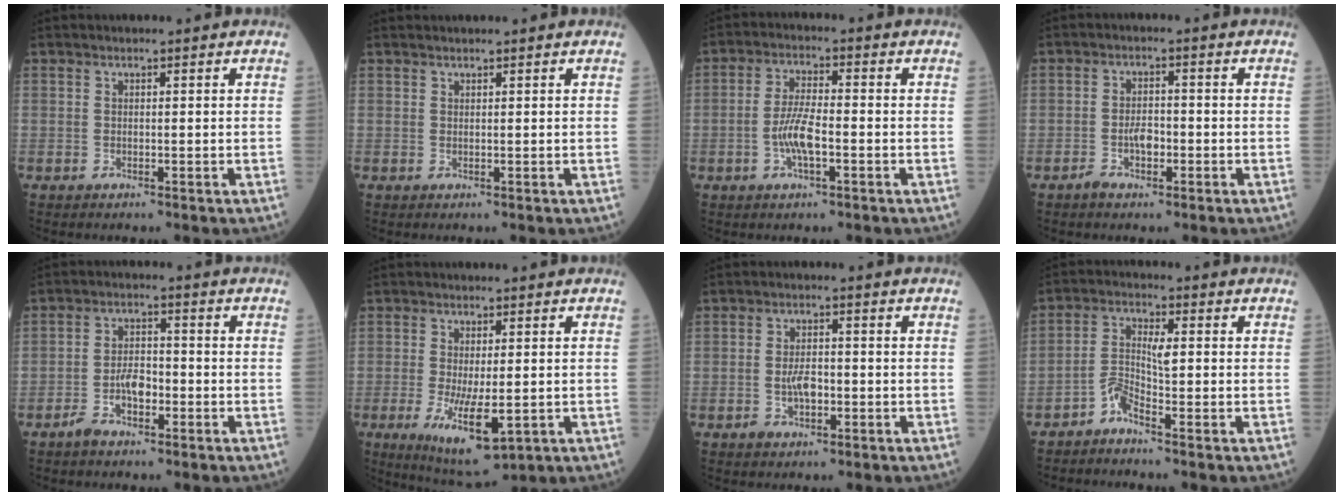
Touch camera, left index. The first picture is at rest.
{"total": 1.1, "force": [1.1, -0.1, 0.2], "torque": [-0.003, 0.019, 0.023]}
{"total": 5.6, "force": [-1.7, 1.3, 5.2], "torque": [-0.111, 0.003, -0.034]}
{"total": 3.3, "force": [-1.6, 1.6, 2.4], "torque": [-0.047, 0.004, -0.031]}
{"total": 4.8, "force": [-2.4, 2.2, 3.4], "torque": [-0.074, 0.007, -0.046]}
{"total": 8.8, "force": [-2.5, 2.6, 8.0], "torque": [-0.148, -0.025, -0.029]}
{"total": 3.5, "force": [-1.1, 1.9, 2.7], "torque": [-0.055, 0.005, -0.016]}
{"total": 3.7, "force": [-2.1, 0.6, 3.0], "torque": [-0.064, 0.005, -0.041]}